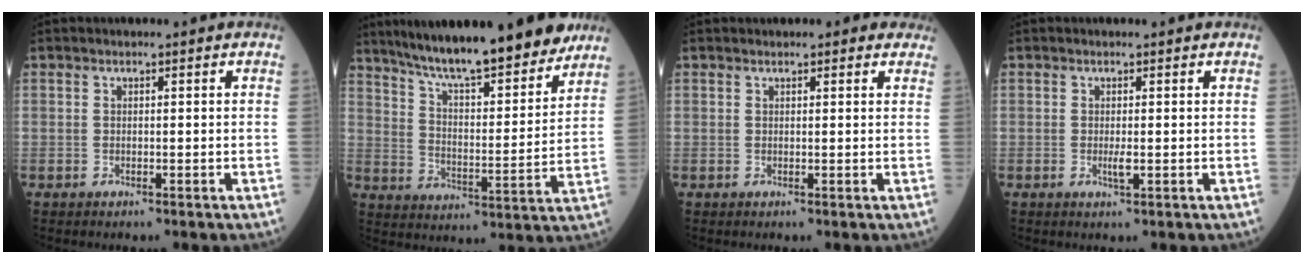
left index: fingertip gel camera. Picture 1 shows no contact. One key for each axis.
{"total": 21.2, "fx": 17.8, "fy": 2.8, "fz": 11.1, "tx": -0.180, "ty": 0.000, "tz": 0.271}
{"total": 3.3, "fx": 2.8, "fy": 1.2, "fz": 1.1, "tx": -0.012, "ty": 0.015, "tz": 0.024}
{"total": 1.3, "fx": 0.1, "fy": 0.2, "fz": 1.3, "tx": -0.028, "ty": 0.000, "tz": 0.002}